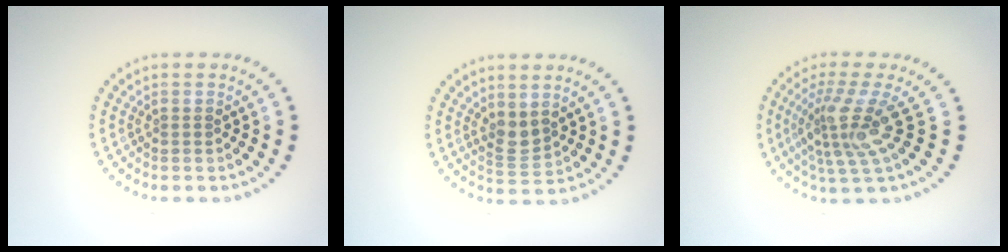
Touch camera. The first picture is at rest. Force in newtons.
{"total": 2.0, "press": 1.6, "slide": 1.2}
{"total": 4.2, "press": 3.1, "slide": 2.8}